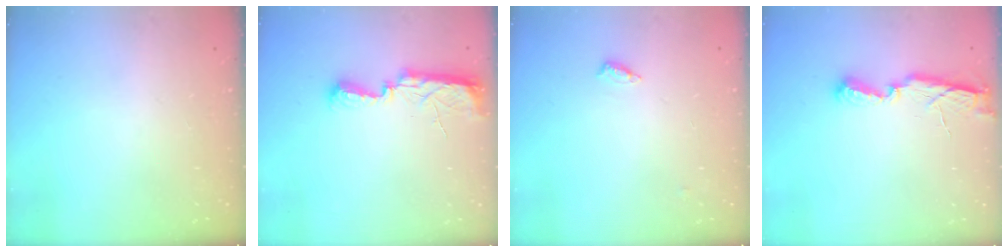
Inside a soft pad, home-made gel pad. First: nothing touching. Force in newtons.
{"total": 9.7, "press": 8.7, "slide": 4.2}
{"total": 4.4, "press": 4.1, "slide": 1.4}
{"total": 6.7, "press": 6.7, "slide": 0.8}